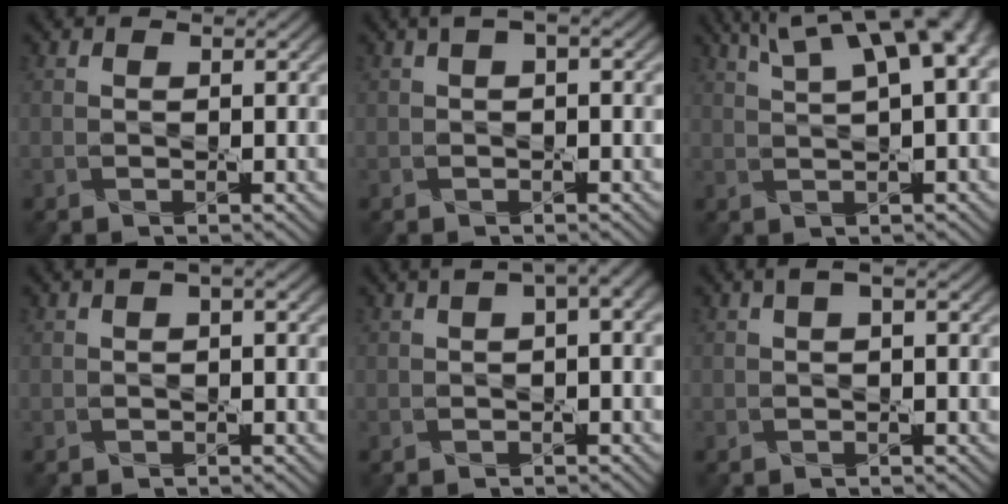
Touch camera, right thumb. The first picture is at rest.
{"total": 1.5, "force": [0.3, 0.3, 1.5], "torque": [-0.026, 0.009, 0.003]}
{"total": 10.8, "force": [4.9, 3.1, 9.2], "torque": [-0.139, 0.036, 0.069]}
{"total": 1.8, "force": [0.4, 0.4, 1.7], "torque": [-0.029, 0.007, 0.004]}
{"total": 4.2, "force": [1.4, 1.0, 3.9], "torque": [-0.062, 0.018, 0.016]}
{"total": 1.2, "force": [0.1, 0.2, 1.2], "torque": [-0.023, 0.007, 0.001]}